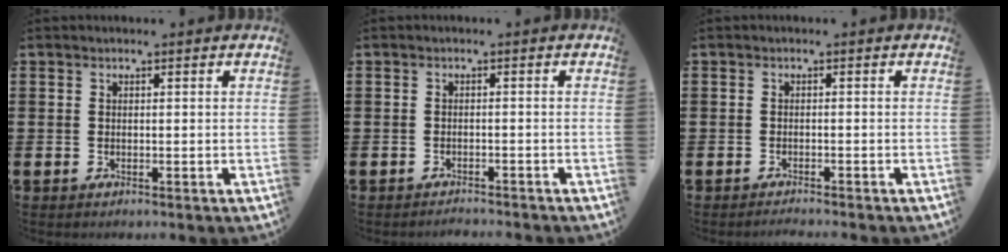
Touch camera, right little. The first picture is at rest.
{"total": 1.0, "force": [-1.0, -0.1, 0.0], "torque": [-0.002, 0.001, -0.021]}
{"total": 0.8, "force": [-0.8, -0.1, 0.1], "torque": [-0.002, -0.001, -0.016]}